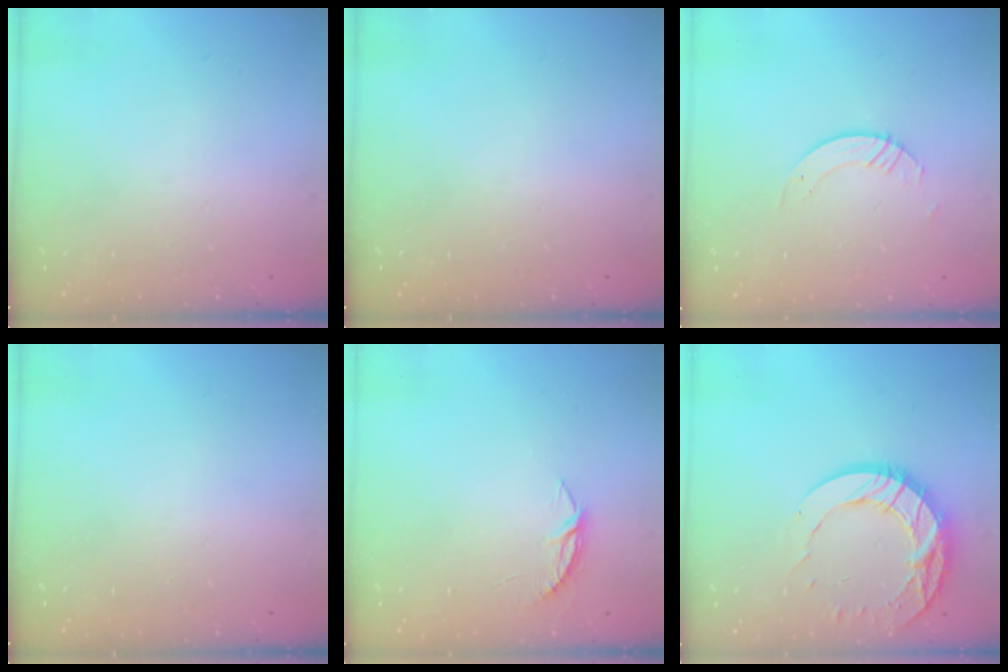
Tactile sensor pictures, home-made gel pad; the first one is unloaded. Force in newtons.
{"total": 0.0}
{"total": 2.2, "press": 2.2, "slide": 0.2}
{"total": 0.0}
{"total": 3.7, "press": 3.6, "slide": 0.4}
{"total": 14.8, "press": 14.7, "slide": 1.1}